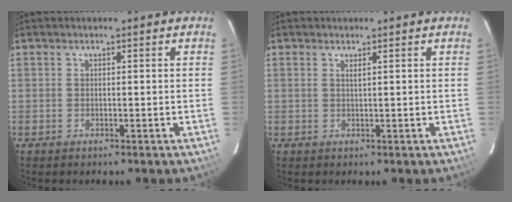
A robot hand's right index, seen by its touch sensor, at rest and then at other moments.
{"total": 0.7, "force": [0.5, -0.2, 0.4], "torque": [-0.007, -0.001, 0.009]}